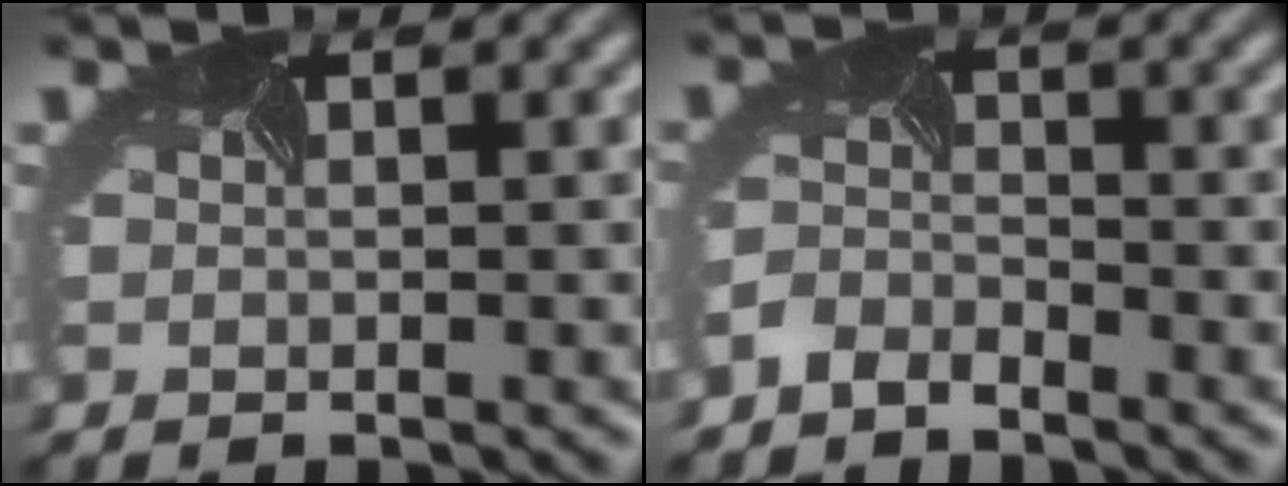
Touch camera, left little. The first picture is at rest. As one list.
[{"total": 2.5, "force": [-2.4, 0.6, 0.3], "torque": [-0.018, -0.003, -0.054]}]